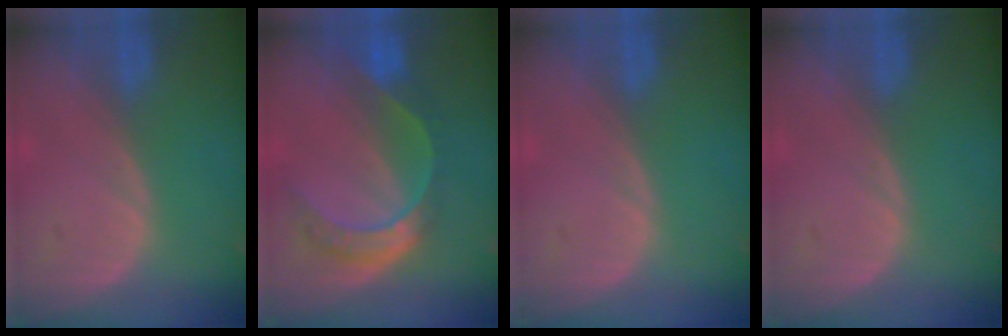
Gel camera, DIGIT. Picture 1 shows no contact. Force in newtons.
{"total": 7.7, "press": 6.4, "slide": 4.3}
{"total": 0.0}
{"total": 0.0}